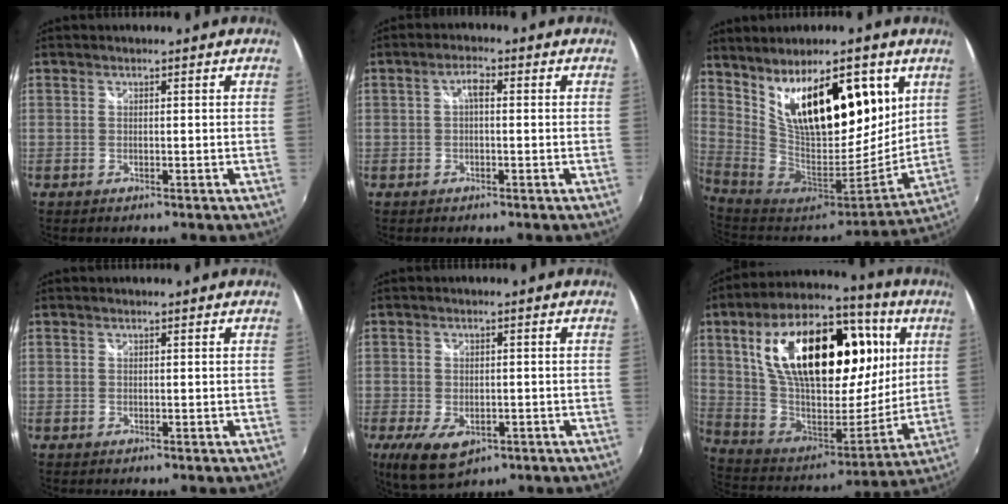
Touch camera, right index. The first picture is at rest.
{"total": 2.3, "force": [0.0, 1.0, 2.1], "torque": [-0.041, 0.009, -0.002]}
{"total": 20.7, "force": [8.8, 8.9, 16.5], "torque": [-0.276, -0.003, 0.161]}
{"total": 0.0}
{"total": 8.8, "force": [-4.3, 4.9, 5.9], "torque": [-0.132, -0.031, -0.069]}
{"total": 32.7, "force": [9.3, 17.0, 26.4], "torque": [-0.499, 0.036, 0.161]}